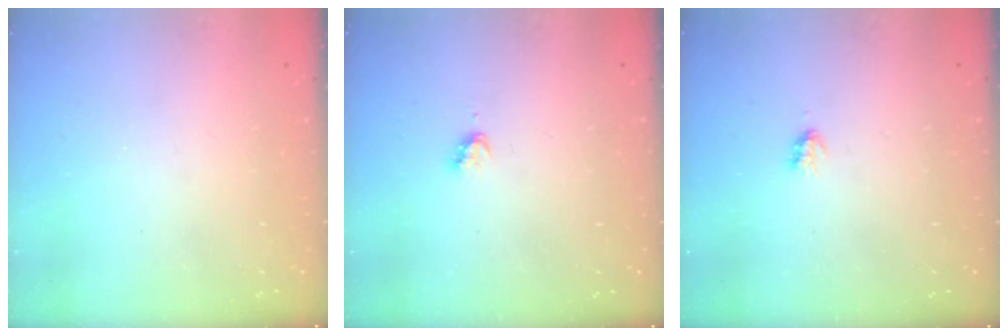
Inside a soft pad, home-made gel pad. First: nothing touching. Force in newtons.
{"total": 2.8, "press": 2.8, "slide": 0.3}
{"total": 1.9, "press": 1.8, "slide": 0.4}